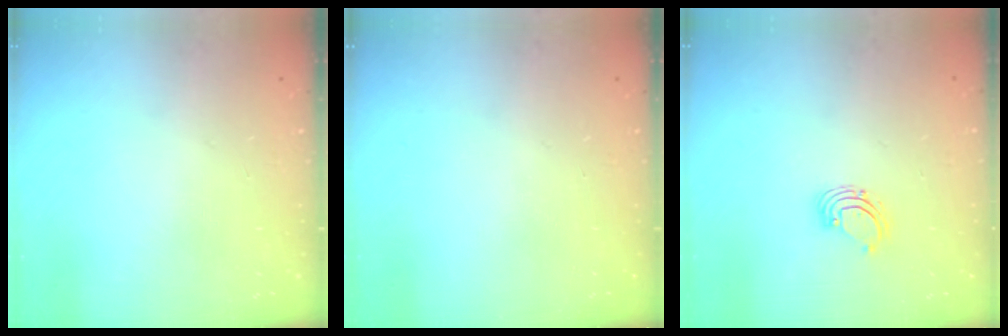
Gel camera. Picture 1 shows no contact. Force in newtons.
{"total": 0.0}
{"total": 2.3, "press": 2.3, "slide": 0.2}